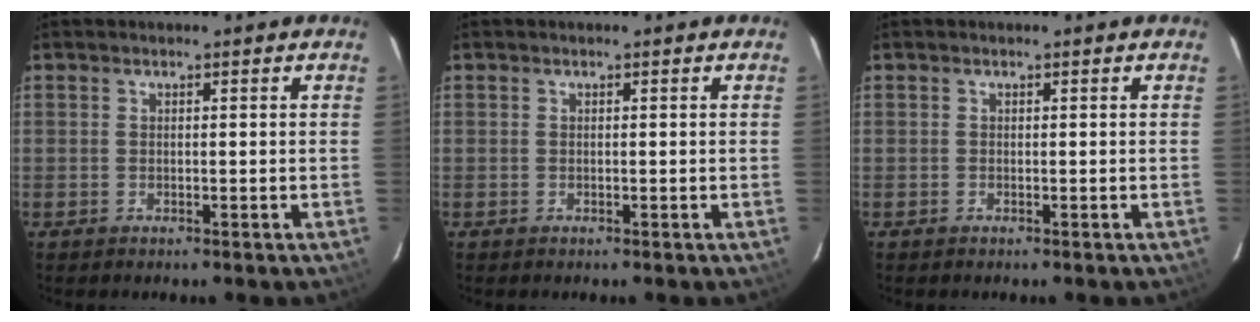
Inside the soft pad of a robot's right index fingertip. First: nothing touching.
{"total": 0.0}
{"total": 0.0}